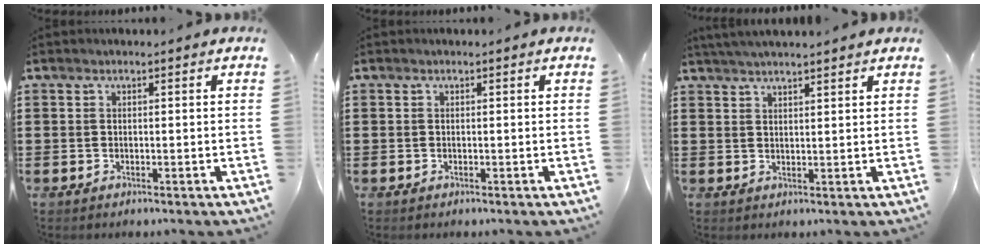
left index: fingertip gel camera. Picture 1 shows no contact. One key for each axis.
{"total": 0.0}
{"total": 2.6, "fx": 2.5, "fy": -0.3, "fz": 0.6, "tx": -0.017, "ty": -0.001, "tz": 0.047}